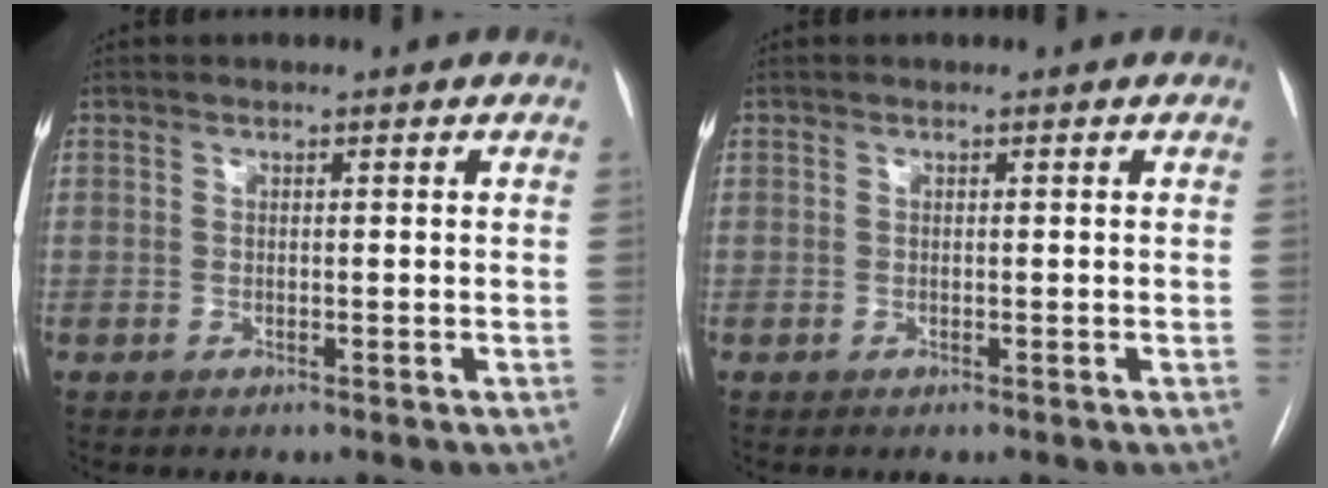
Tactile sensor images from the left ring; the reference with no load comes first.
{"total": 0.0}